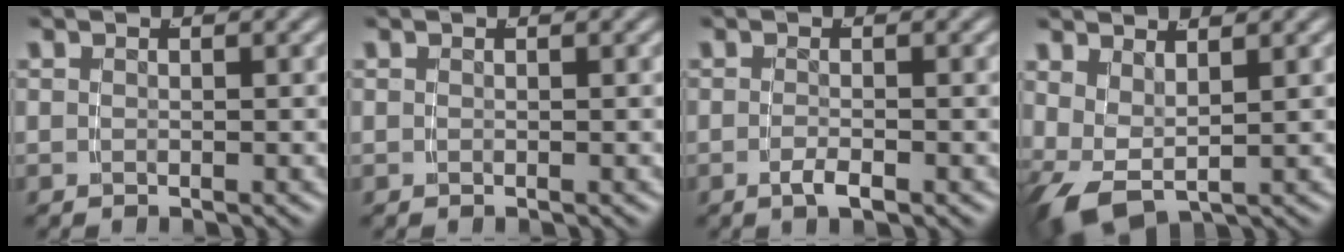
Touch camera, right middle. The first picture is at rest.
{"total": 0.0}
{"total": 1.6, "force": [-1.2, -0.2, 1.0], "torque": [-0.022, -0.003, -0.020]}
{"total": 5.9, "force": [-1.1, 4.7, 3.4], "torque": [-0.105, -0.033, -0.006]}